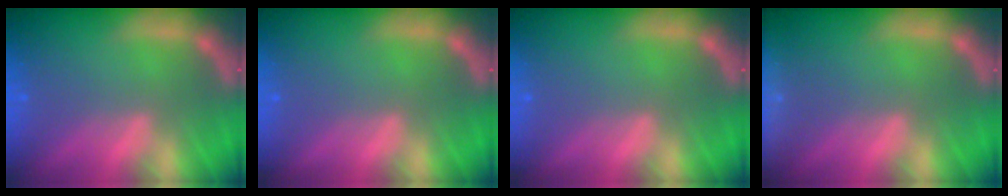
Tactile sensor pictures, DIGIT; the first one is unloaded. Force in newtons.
{"total": 0.0}
{"total": 0.0}
{"total": 8.0}